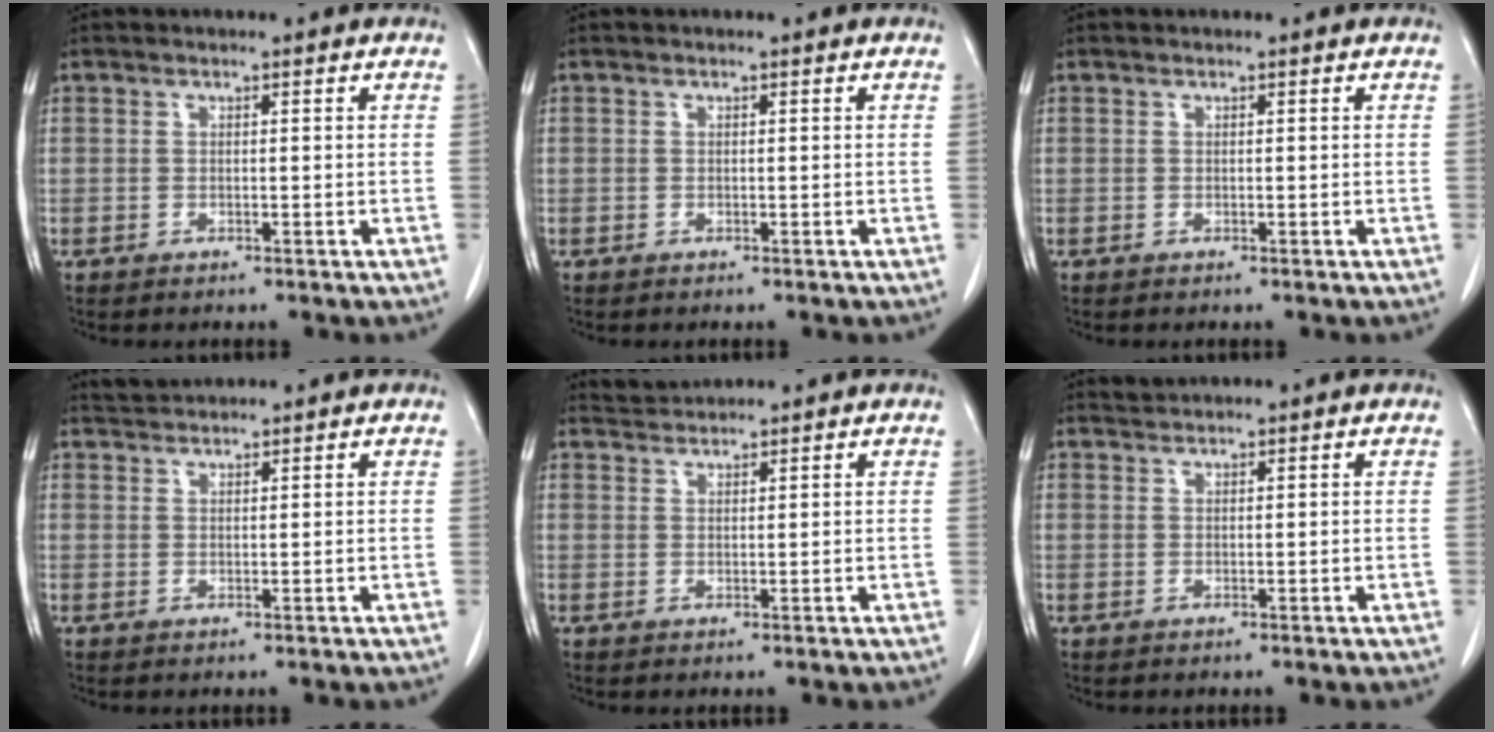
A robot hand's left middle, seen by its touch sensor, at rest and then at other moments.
{"total": 0.0}
{"total": 0.0}
{"total": 1.8, "force": [1.8, -0.1, -0.2], "torque": [-0.005, 0.013, 0.040]}
{"total": 1.9, "force": [1.7, -0.3, -0.6], "torque": [0.000, 0.008, 0.042]}
{"total": 0.8, "force": [0.7, -0.2, -0.3], "torque": [-0.004, 0.005, 0.017]}